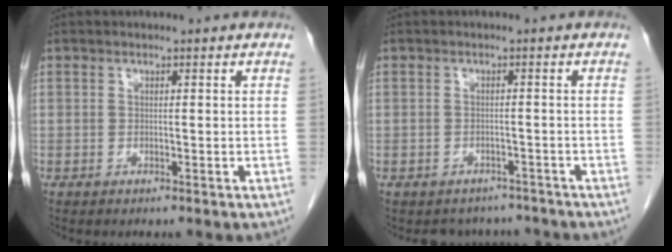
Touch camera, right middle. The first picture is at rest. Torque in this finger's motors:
{"motor_torque": [0.05, -0.02, 0.01, 0.01]}